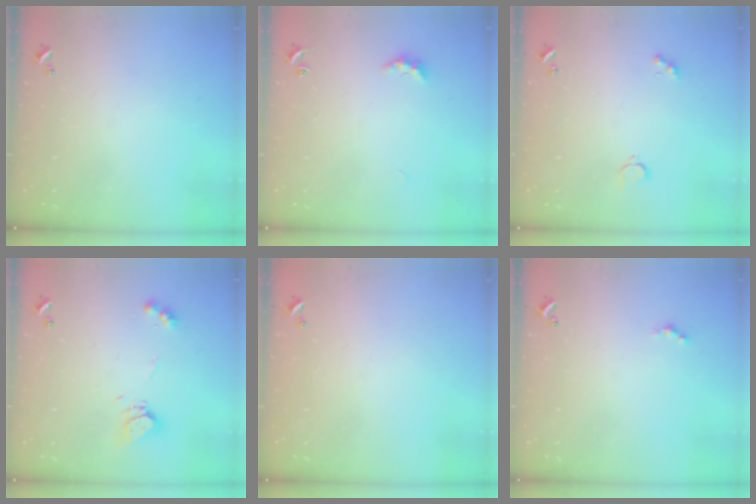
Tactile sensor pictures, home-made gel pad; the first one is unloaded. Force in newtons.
{"total": 2.0, "press": 1.9, "slide": 0.6}
{"total": 0.9, "press": 0.8, "slide": 0.4}
{"total": 10.2, "press": 10.1, "slide": 0.8}
{"total": 3.0, "press": 3.0, "slide": 0.1}
{"total": 1.6, "press": 1.5, "slide": 0.4}